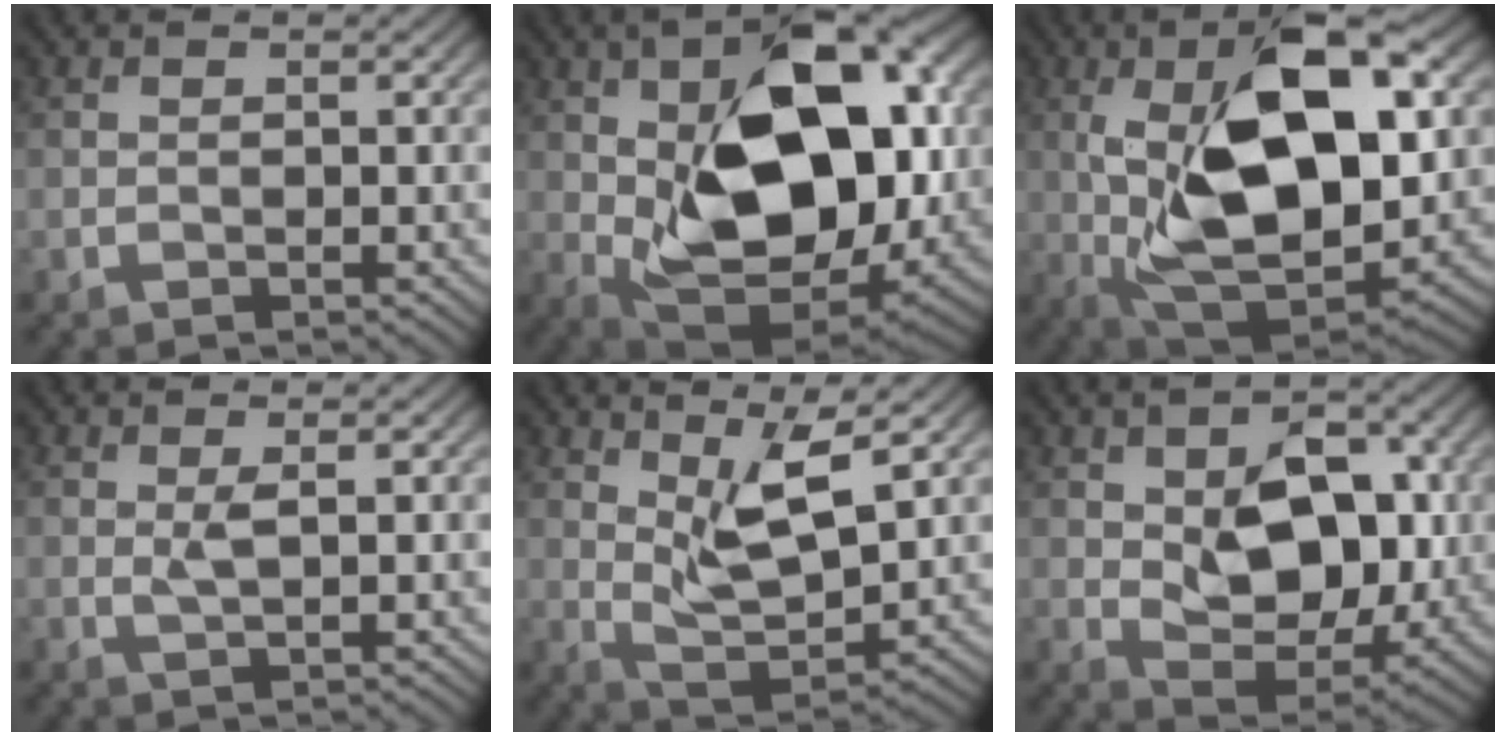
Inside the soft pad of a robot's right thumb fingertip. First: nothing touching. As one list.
[{"total": 19.4, "force": [2.5, 10.6, 16.0], "torque": [-0.256, 0.003, 0.031]}, {"total": 17.9, "force": [2.3, 8.0, 15.8], "torque": [-0.271, 0.007, 0.029]}, {"total": 1.6, "force": [0.4, 0.2, 1.6], "torque": [-0.037, -0.001, 0.008]}, {"total": 8.0, "force": [3.7, 2.4, 6.6], "torque": [-0.131, -0.007, 0.072]}, {"total": 11.3, "force": [0.8, 6.9, 8.9], "torque": [-0.140, -0.005, 0.013]}]